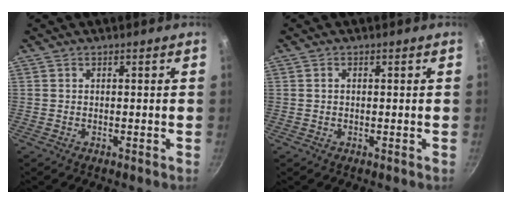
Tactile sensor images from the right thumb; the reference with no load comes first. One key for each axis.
{"total": 0.6, "fx": 0.0, "fy": 0.4, "fz": 0.4, "tx": -0.005, "ty": 0.004, "tz": 0.000}